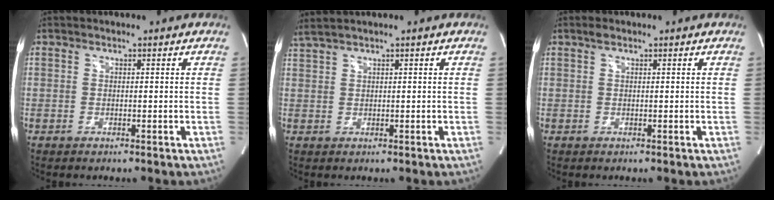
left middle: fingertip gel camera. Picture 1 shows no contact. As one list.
[{"total": 3.4, "force": [2.8, -0.6, 1.8], "torque": [-0.045, 0.024, 0.060]}, {"total": 0.8, "force": [0.6, 0.1, 0.5], "torque": [-0.017, 0.007, 0.013]}]